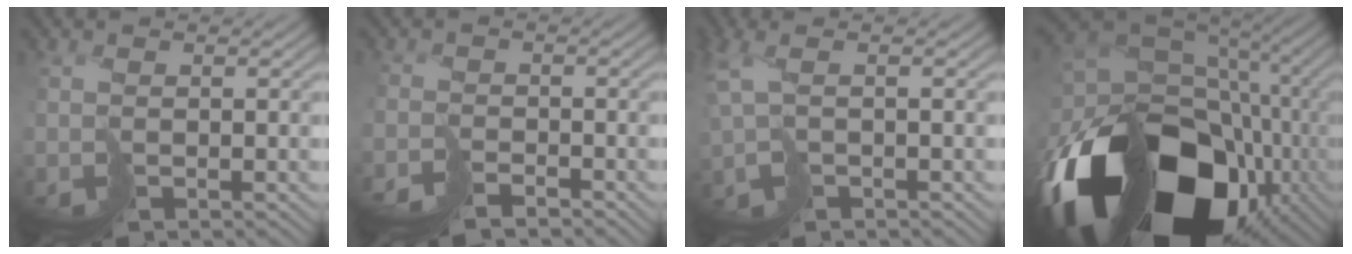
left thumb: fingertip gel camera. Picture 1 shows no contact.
{"total": 2.6, "force": [-2.6, 0.0, 0.0], "torque": [0.016, 0.000, -0.050]}
{"total": 3.2, "force": [0.5, 1.1, 2.9], "torque": [-0.081, -0.008, 0.006]}
{"total": 20.2, "force": [-7.8, 13.6, 12.8], "torque": [-0.298, -0.050, -0.098]}